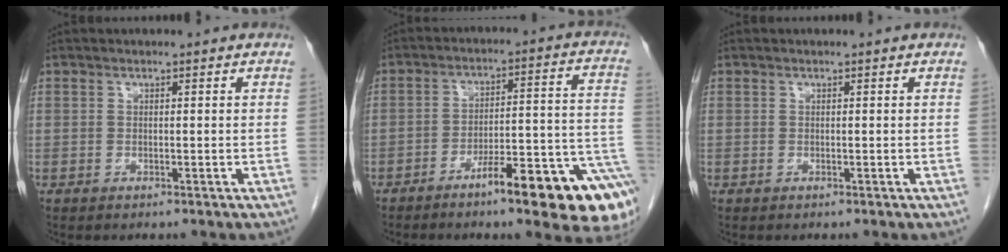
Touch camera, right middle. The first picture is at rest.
{"total": 16.7, "force": [-9.5, 2.2, 13.6], "torque": [-0.104, 0.039, -0.131]}
{"total": 0.0}